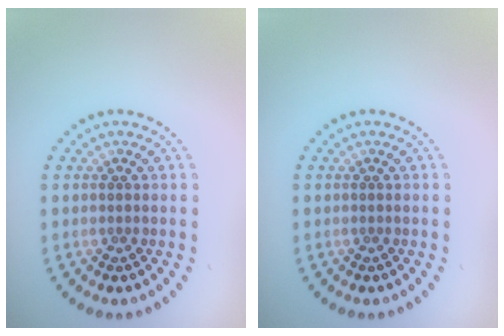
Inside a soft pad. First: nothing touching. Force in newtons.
{"total": 0.0}